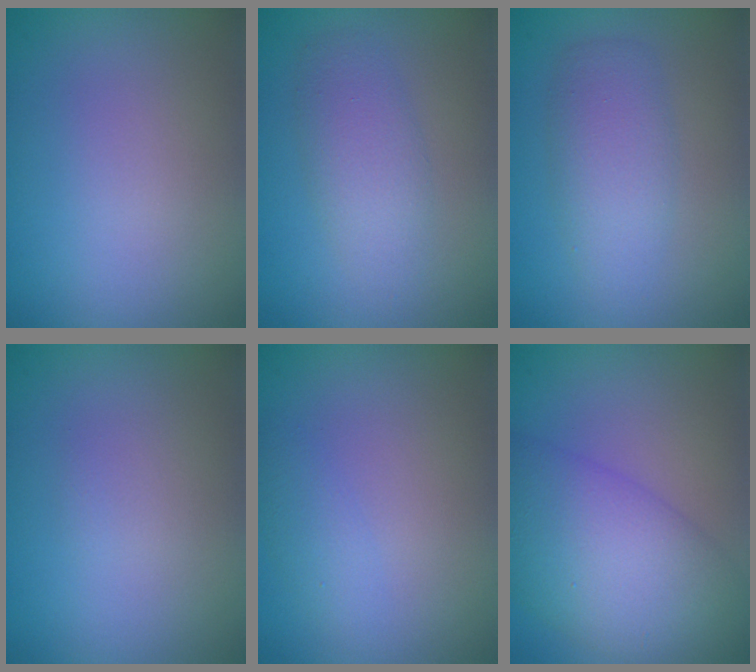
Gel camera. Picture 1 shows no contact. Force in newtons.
{"total": 3.0, "press": 3.0, "slide": 0.1}
{"total": 2.3, "press": 2.3, "slide": 0.2}
{"total": 0.0}
{"total": 1.3, "press": 1.3, "slide": 0.1}
{"total": 9.3, "press": 9.3, "slide": 0.2}